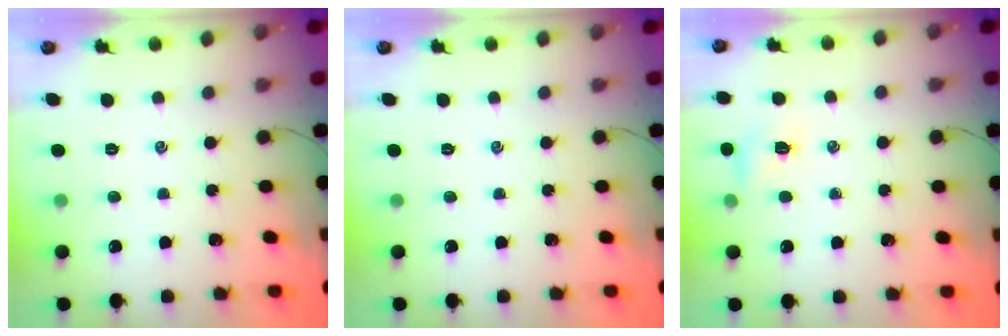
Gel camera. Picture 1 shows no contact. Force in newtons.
{"total": 0.0}
{"total": 6.1, "press": 5.9, "slide": 1.6}